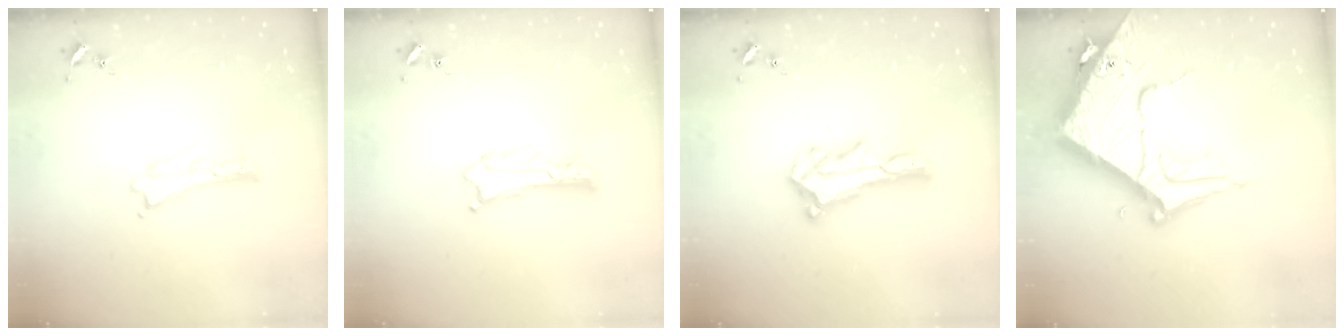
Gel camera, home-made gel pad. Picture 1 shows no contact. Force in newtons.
{"total": 1.1, "press": 1.1, "slide": 0.2}
{"total": 8.1, "press": 8.0, "slide": 0.6}
{"total": 14.6, "press": 14.5, "slide": 1.6}